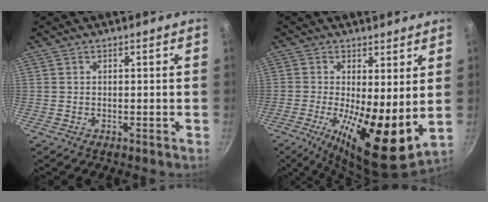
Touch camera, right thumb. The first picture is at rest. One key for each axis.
{"total": 14.9, "fx": -0.6, "fy": 5.2, "fz": 13.9, "tx": -0.217, "ty": -0.031, "tz": -0.006}